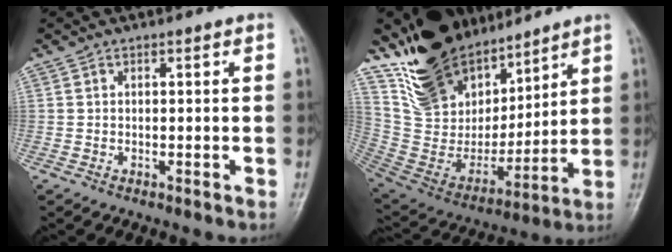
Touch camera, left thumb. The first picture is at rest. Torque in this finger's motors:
{"motor_torque": [1.83, -0.19, 1.35, -1.42, 0.13]}